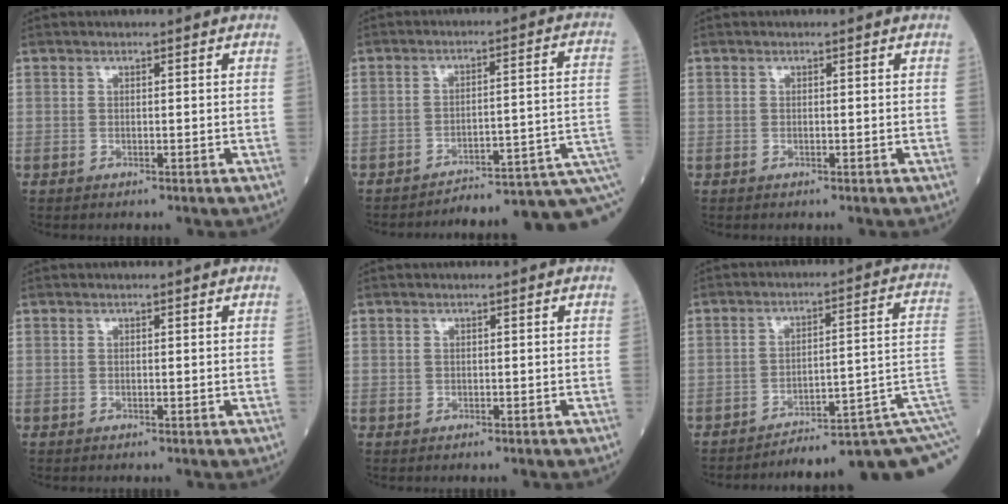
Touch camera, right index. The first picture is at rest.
{"total": 10.7, "force": [-6.4, 0.9, 8.4], "torque": [-0.103, 0.055, -0.080]}
{"total": 0.0}
{"total": 0.0}
{"total": 0.0}
{"total": 15.1, "force": [-11.8, -1.3, 9.3], "torque": [-0.045, 0.049, -0.154]}